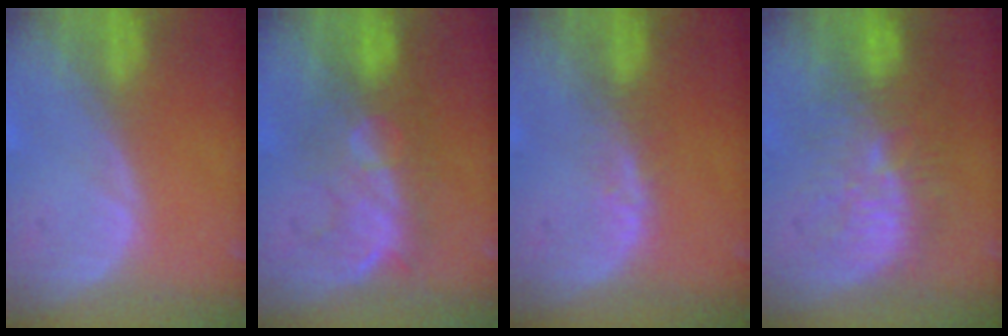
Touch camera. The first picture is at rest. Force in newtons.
{"total": 7.8, "press": 7.7, "slide": 1.3}
{"total": 2.1, "press": 2.1, "slide": 0.2}
{"total": 10.4, "press": 9.3, "slide": 4.5}